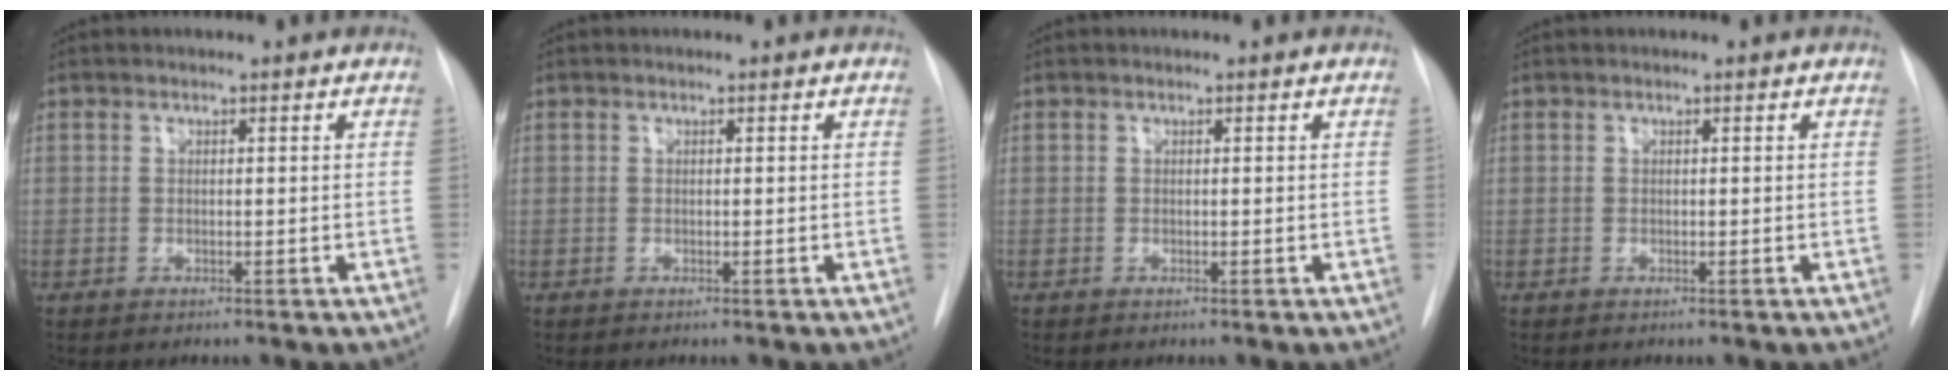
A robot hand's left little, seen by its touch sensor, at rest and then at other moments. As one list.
[{"total": 0.0}, {"total": 0.0}, {"total": 0.0}]